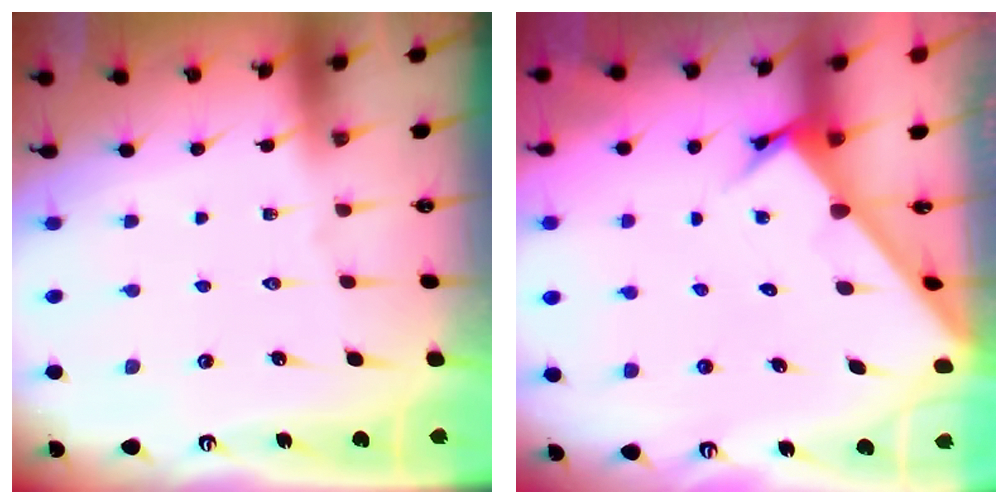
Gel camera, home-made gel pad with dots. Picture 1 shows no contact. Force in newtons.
{"total": 2.9, "press": 2.9, "slide": 0.2}